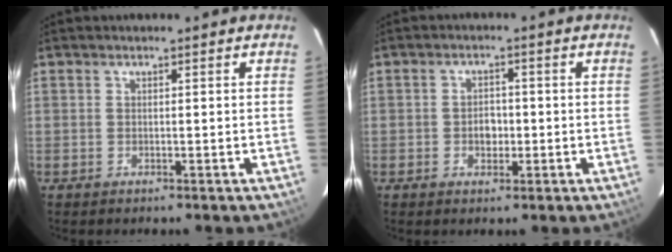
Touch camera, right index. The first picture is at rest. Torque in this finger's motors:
{"motor_torque": [0.48, 0.12, -0.02, 0.00]}